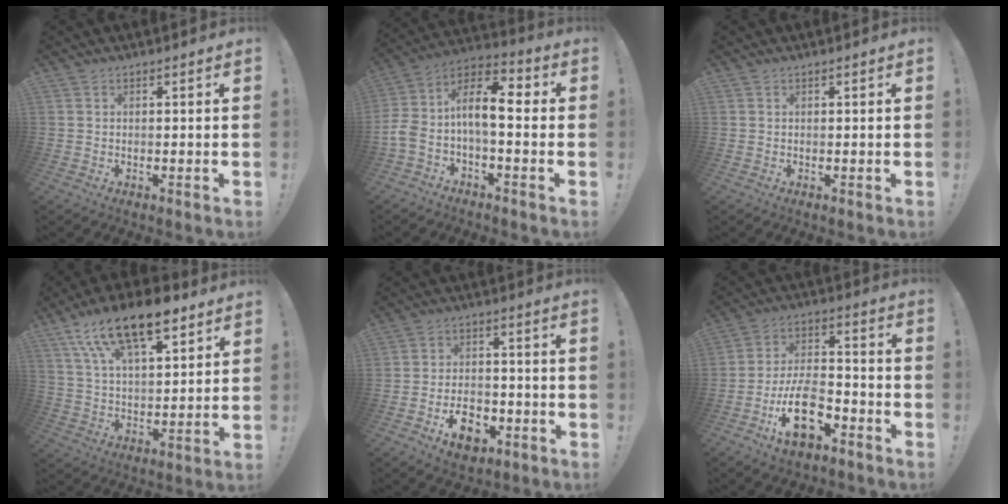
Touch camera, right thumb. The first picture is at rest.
{"total": 12.9, "force": [-0.8, 6.4, 11.2], "torque": [-0.219, 0.018, -0.012]}
{"total": 0.0}
{"total": 17.8, "force": [11.8, 7.3, 11.2], "torque": [-0.205, -0.061, 0.211]}
{"total": 10.0, "force": [-5.2, 6.5, 5.6], "torque": [-0.077, 0.038, -0.086]}
{"total": 16.5, "force": [-8.4, 8.6, 11.4], "torque": [-0.208, 0.058, -0.138]}